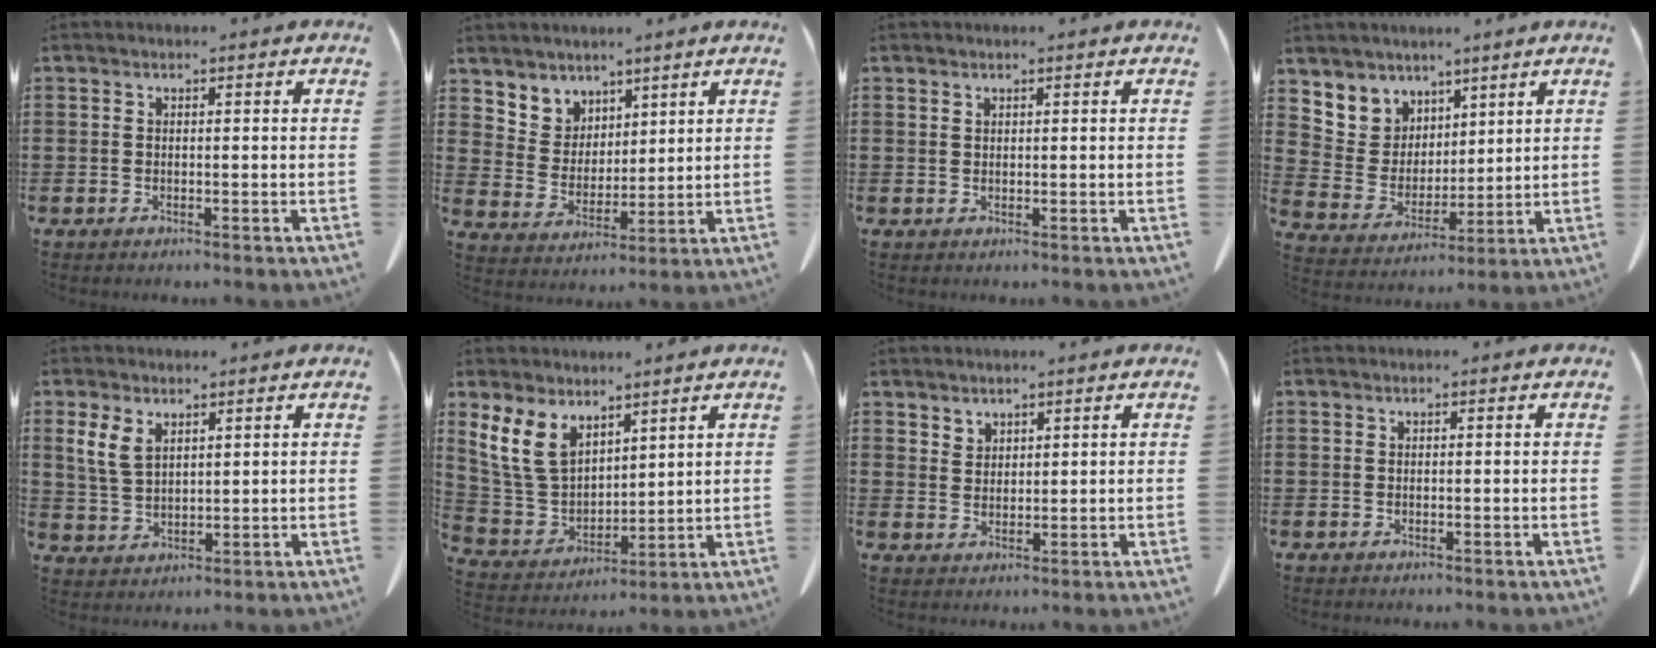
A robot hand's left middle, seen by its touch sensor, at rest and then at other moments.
{"total": 5.9, "force": [4.5, 3.8, -0.2], "torque": [-0.030, -0.015, 0.086]}
{"total": 0.7, "force": [0.6, 0.3, 0.1], "torque": [-0.004, -0.001, 0.013]}
{"total": 7.0, "force": [4.7, 5.2, 0.0], "torque": [-0.046, -0.031, 0.093]}
{"total": 4.7, "force": [2.5, 2.6, 3.0], "torque": [-0.077, 0.005, 0.044]}
{"total": 9.5, "force": [5.8, 5.9, 4.6], "torque": [-0.133, -0.005, 0.113]}
{"total": 2.6, "force": [2.4, 1.2, 0.1], "torque": [-0.009, -0.001, 0.046]}
{"total": 0.0}